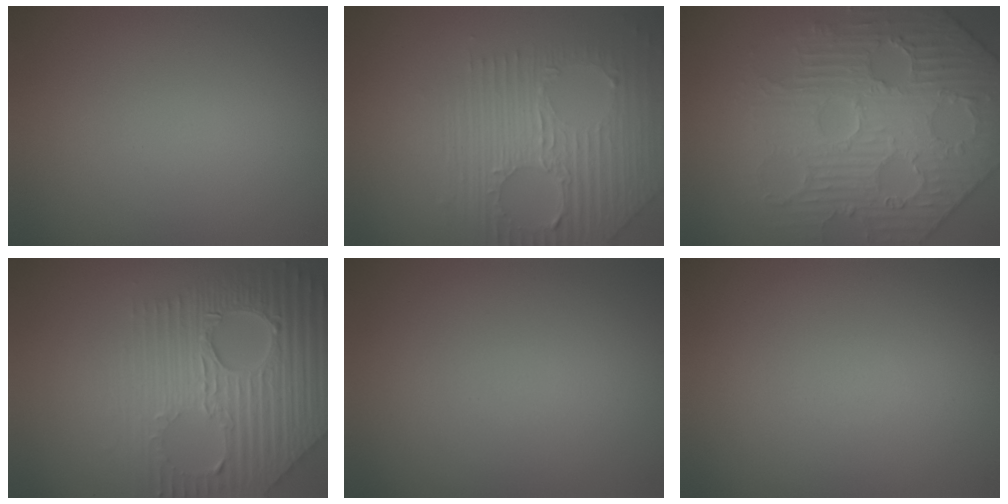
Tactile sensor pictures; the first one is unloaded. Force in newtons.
{"total": 7.1, "press": 4.7, "slide": 5.3}
{"total": 6.8, "press": 5.9, "slide": 3.3}
{"total": 9.0, "press": 6.1, "slide": 6.6}
{"total": 0.0}
{"total": 0.0}